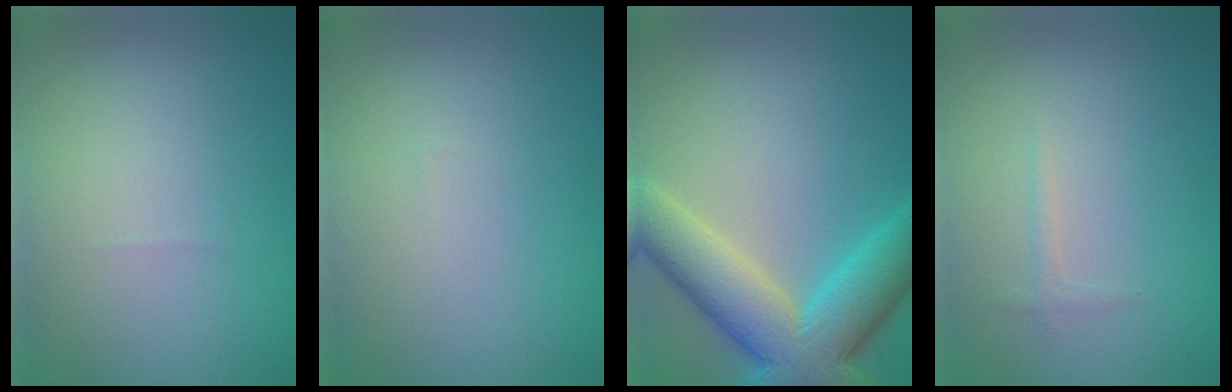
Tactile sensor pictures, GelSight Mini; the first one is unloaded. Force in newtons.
{"total": 0.0}
{"total": 9.8, "press": 9.8, "slide": 0.6}
{"total": 0.7, "press": 0.7, "slide": 0.1}